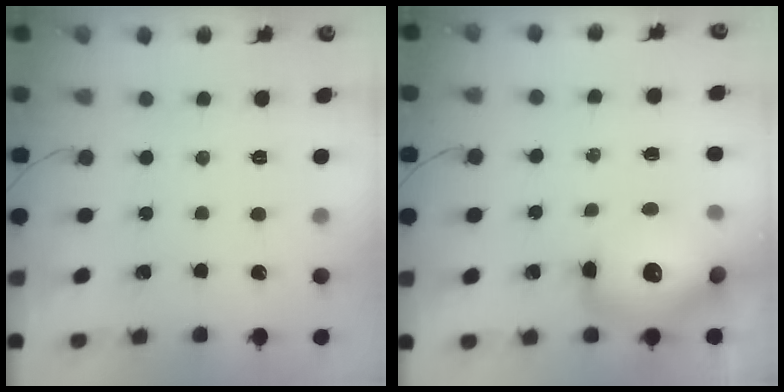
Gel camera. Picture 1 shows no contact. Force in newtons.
{"total": 16.3, "press": 15.6, "slide": 4.5}